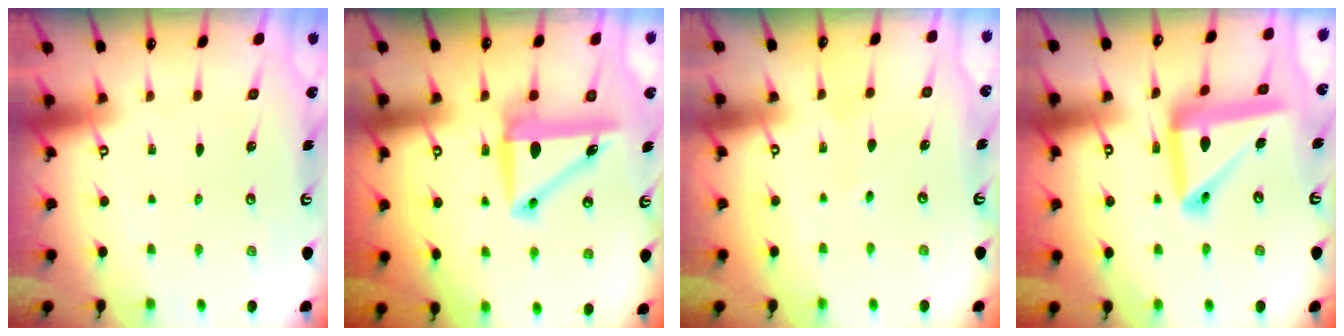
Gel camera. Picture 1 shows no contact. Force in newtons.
{"total": 9.3, "press": 9.1, "slide": 1.8}
{"total": 5.2, "press": 5.0, "slide": 1.4}
{"total": 16.1, "press": 16.0, "slide": 1.8}